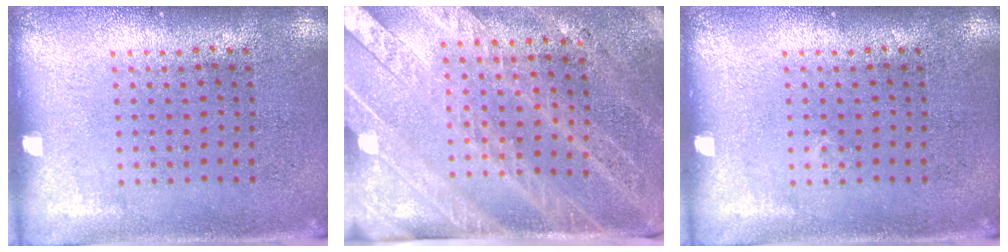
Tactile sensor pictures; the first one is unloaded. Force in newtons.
{"total": 3.4, "press": 3.0, "slide": 1.6}
{"total": 0.0}